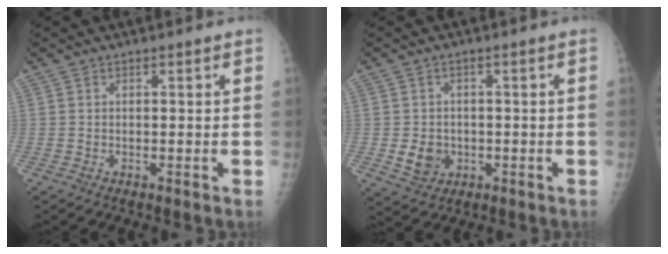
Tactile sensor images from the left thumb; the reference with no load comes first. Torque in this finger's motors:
{"motor_torque": [-0.21, 0.28, 0.11, -0.11, 0.01]}